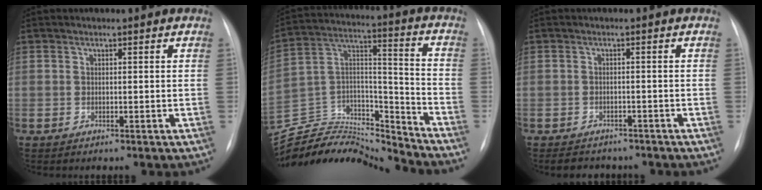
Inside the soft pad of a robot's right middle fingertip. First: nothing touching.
{"total": 23.1, "force": [-22.5, 2.3, 4.4], "torque": [-0.109, 0.027, -0.376]}
{"total": 4.4, "force": [-3.9, 2.0, 0.5], "torque": [-0.007, 0.003, -0.051]}